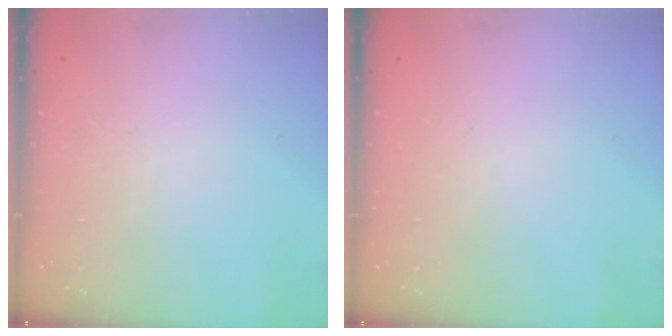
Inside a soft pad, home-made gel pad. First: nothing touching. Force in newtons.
{"total": 0.0}